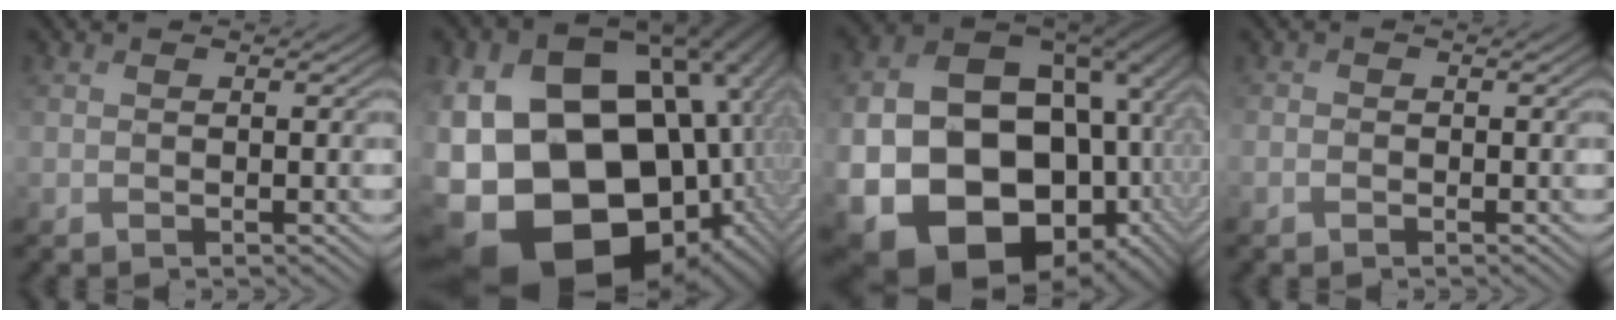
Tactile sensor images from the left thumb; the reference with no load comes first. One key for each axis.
{"total": 25.3, "fx": -5.5, "fy": 19.7, "fz": 14.8, "tx": -0.285, "ty": -0.044, "tz": -0.106}
{"total": 23.7, "fx": -2.9, "fy": 18.7, "fz": 14.2, "tx": -0.290, "ty": -0.078, "tz": -0.023}
{"total": 0.5, "fx": -0.3, "fy": 0.4, "fz": 0.2, "tx": -0.004, "ty": 0.000, "tz": -0.004}